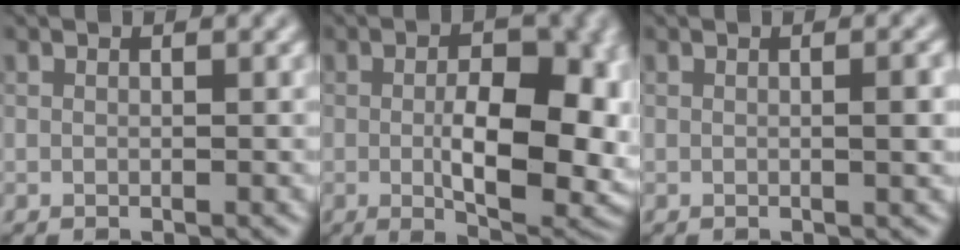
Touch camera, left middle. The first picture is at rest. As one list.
[{"total": 10.3, "force": [-1.1, 4.7, 9.1], "torque": [-0.134, -0.013, -0.007]}, {"total": 1.6, "force": [0.0, 0.3, 1.6], "torque": [-0.023, 0.001, 0.000]}]